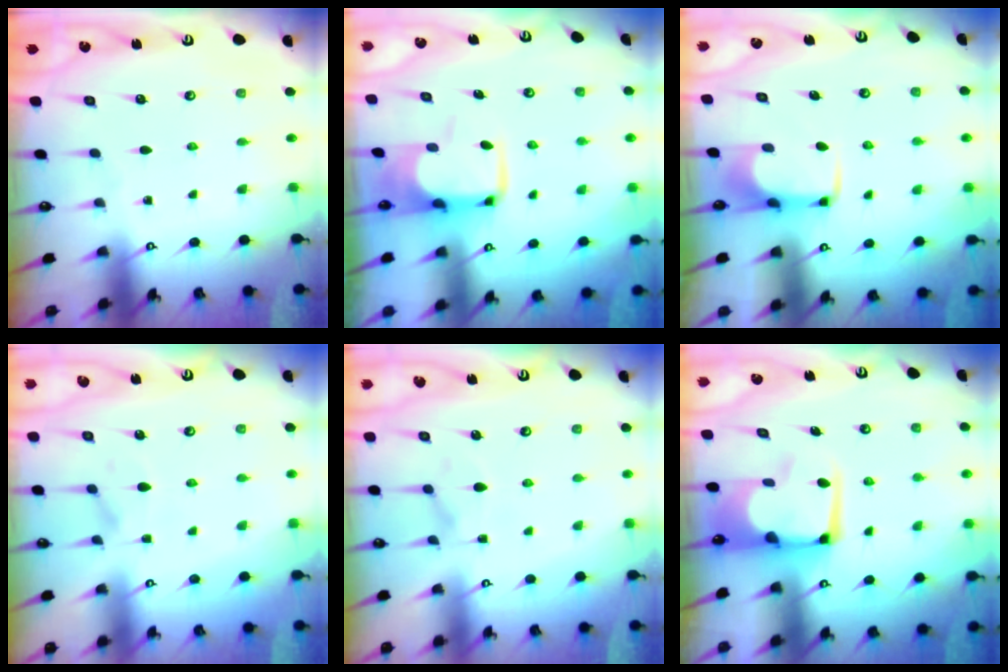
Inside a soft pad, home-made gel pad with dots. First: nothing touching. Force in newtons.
{"total": 5.9, "press": 5.9, "slide": 0.8}
{"total": 1.5, "press": 1.5, "slide": 0.4}
{"total": 1.2, "press": 0.8, "slide": 0.9}
{"total": 5.4, "press": 5.3, "slide": 1.2}
{"total": 6.3, "press": 6.3, "slide": 0.8}